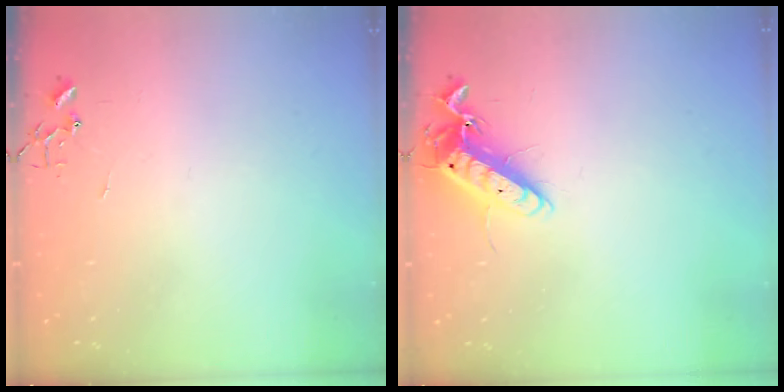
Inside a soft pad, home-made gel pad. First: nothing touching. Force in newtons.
{"total": 13.0, "press": 12.9, "slide": 1.9}